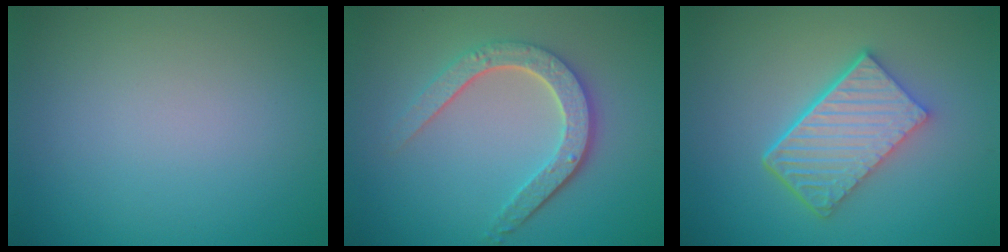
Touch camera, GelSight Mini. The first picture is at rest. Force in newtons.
{"total": 4.7, "press": 3.6, "slide": 3.0}
{"total": 6.2, "press": 4.5, "slide": 4.3}